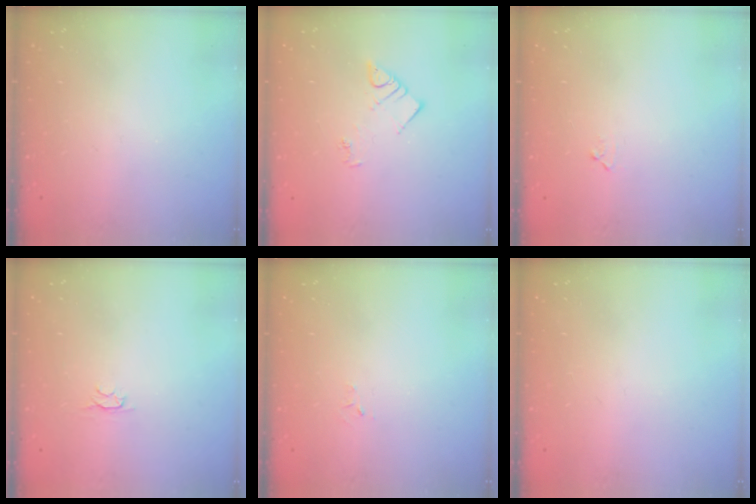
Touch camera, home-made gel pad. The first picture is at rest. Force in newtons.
{"total": 3.8, "press": 3.7, "slide": 0.6}
{"total": 3.4, "press": 3.4, "slide": 0.4}
{"total": 2.4, "press": 2.3, "slide": 0.5}
{"total": 2.6, "press": 2.6, "slide": 0.4}
{"total": 0.7, "press": 0.6, "slide": 0.1}